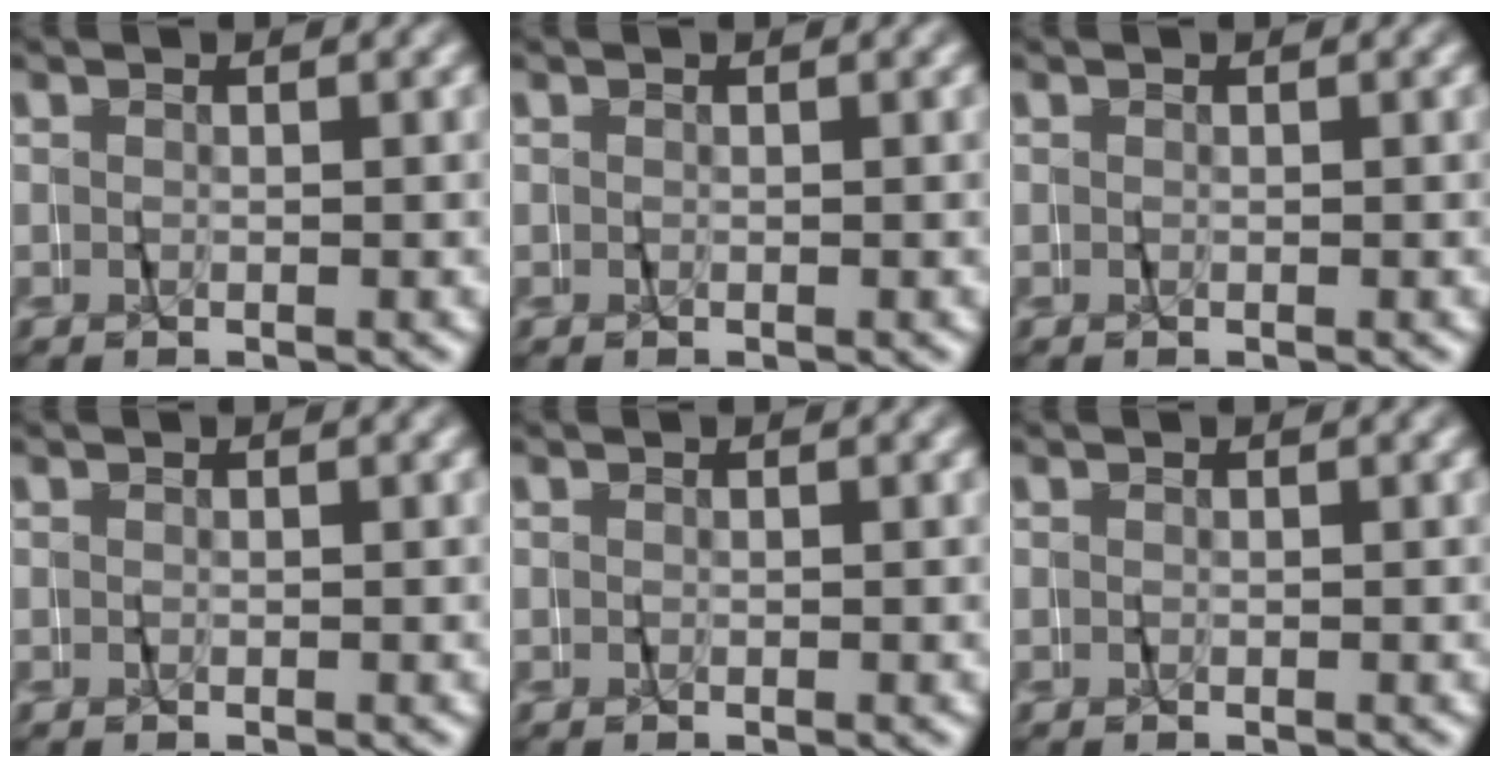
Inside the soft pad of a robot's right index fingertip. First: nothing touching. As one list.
[{"total": 0.0}, {"total": 0.0}, {"total": 0.0}, {"total": 0.0}, {"total": 0.0}]